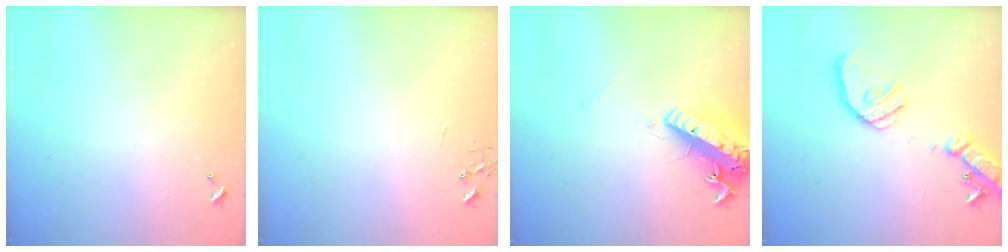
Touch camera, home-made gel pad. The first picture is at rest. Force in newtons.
{"total": 0.0}
{"total": 18.1, "press": 17.7, "slide": 3.6}
{"total": 18.8, "press": 18.6, "slide": 3.0}